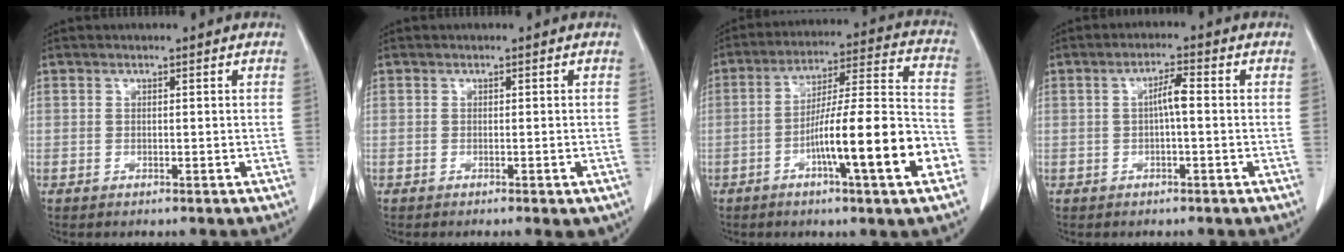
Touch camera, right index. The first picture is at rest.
{"total": 1.8, "force": [-1.0, 0.4, 1.4], "torque": [-0.014, -0.005, -0.010]}
{"total": 17.0, "force": [-6.1, 0.7, 15.9], "torque": [-0.253, 0.004, -0.097]}
{"total": 3.1, "force": [-0.1, 0.4, 3.1], "torque": [-0.054, 0.006, -0.002]}